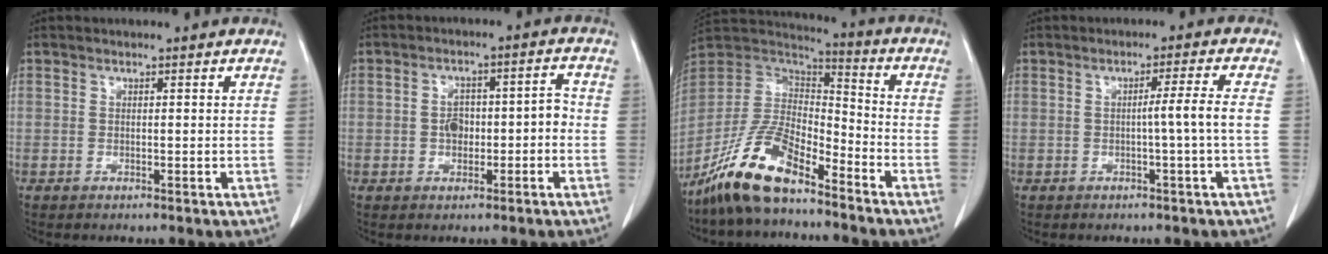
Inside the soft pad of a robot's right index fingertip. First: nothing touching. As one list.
[{"total": 5.4, "force": [-1.1, 2.9, 4.4], "torque": [-0.069, 0.030, -0.014]}, {"total": 14.0, "force": [-10.1, 4.1, 8.8], "torque": [-0.180, 0.008, -0.189]}, {"total": 3.5, "force": [-0.7, -1.3, 3.1], "torque": [-0.046, 0.005, -0.011]}]